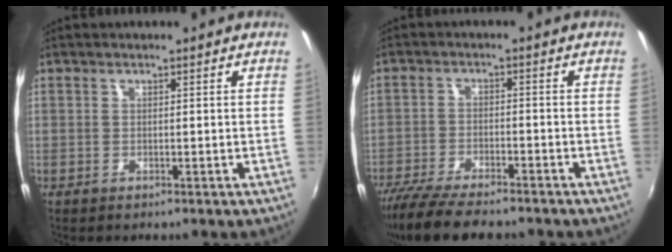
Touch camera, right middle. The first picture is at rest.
{"total": 12.6, "force": [-10.6, 2.6, 6.2], "torque": [-0.141, -0.036, -0.181]}